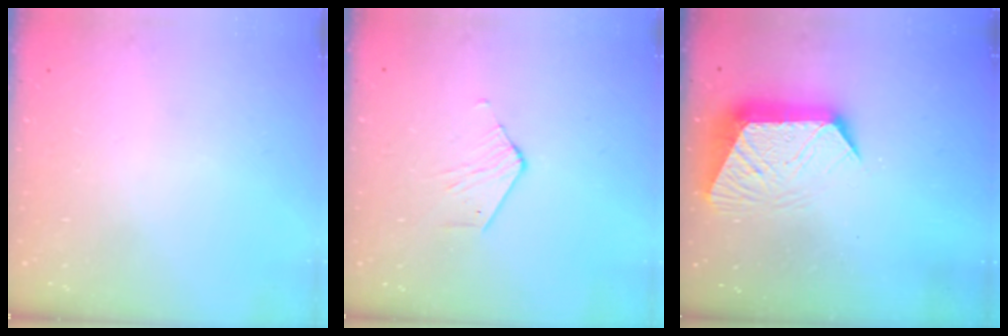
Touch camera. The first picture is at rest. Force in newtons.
{"total": 2.4, "press": 2.4, "slide": 0.2}
{"total": 12.9, "press": 12.9, "slide": 1.1}